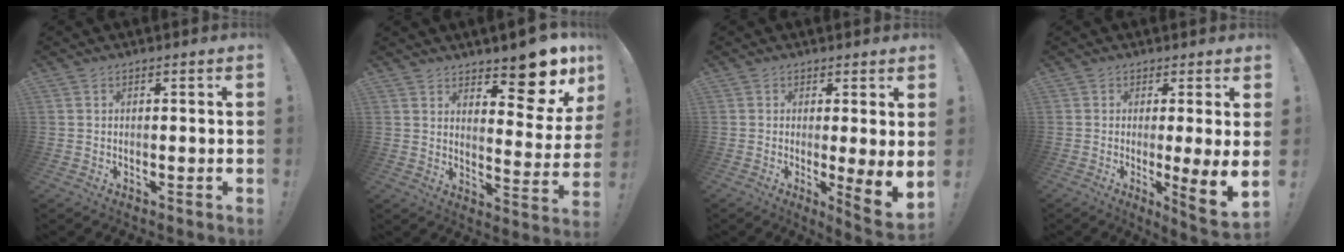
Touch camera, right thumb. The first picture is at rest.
{"total": 12.8, "force": [9.7, 3.4, 7.6], "torque": [-0.081, -0.085, 0.156]}
{"total": 6.4, "force": [0.0, -0.4, 6.4], "torque": [-0.081, -0.023, 0.000]}
{"total": 7.4, "force": [-0.1, -0.6, 7.4], "torque": [-0.097, -0.022, -0.002]}